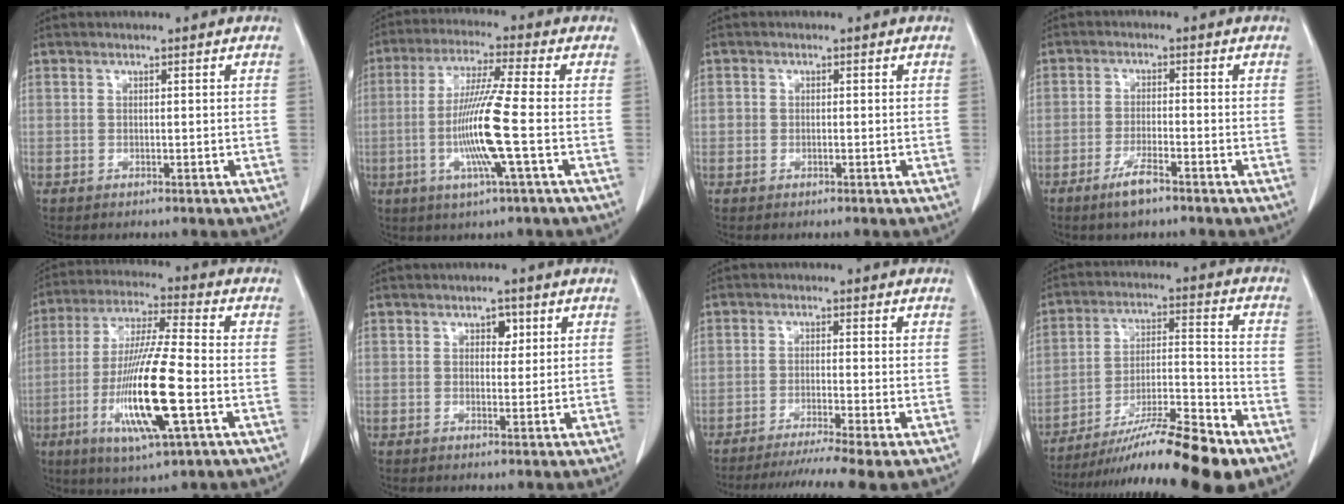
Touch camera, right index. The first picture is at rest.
{"total": 11.2, "force": [-2.2, -1.0, 10.9], "torque": [-0.218, -0.012, -0.049]}
{"total": 1.1, "force": [-0.1, 0.9, 0.5], "torque": [-0.007, 0.005, -0.002]}
{"total": 4.2, "force": [-2.9, 0.5, 3.0], "torque": [-0.061, -0.005, -0.054]}
{"total": 16.3, "force": [-4.5, 1.1, 15.6], "torque": [-0.312, -0.021, -0.080]}
{"total": 2.2, "force": [0.9, 1.4, 1.4], "torque": [-0.015, 0.002, 0.013]}
{"total": 8.9, "force": [-7.1, -1.3, 5.2], "torque": [-0.072, -0.022, -0.110]}
{"total": 17.8, "force": [-13.5, 0.4, 11.5], "torque": [-0.174, -0.011, -0.231]}